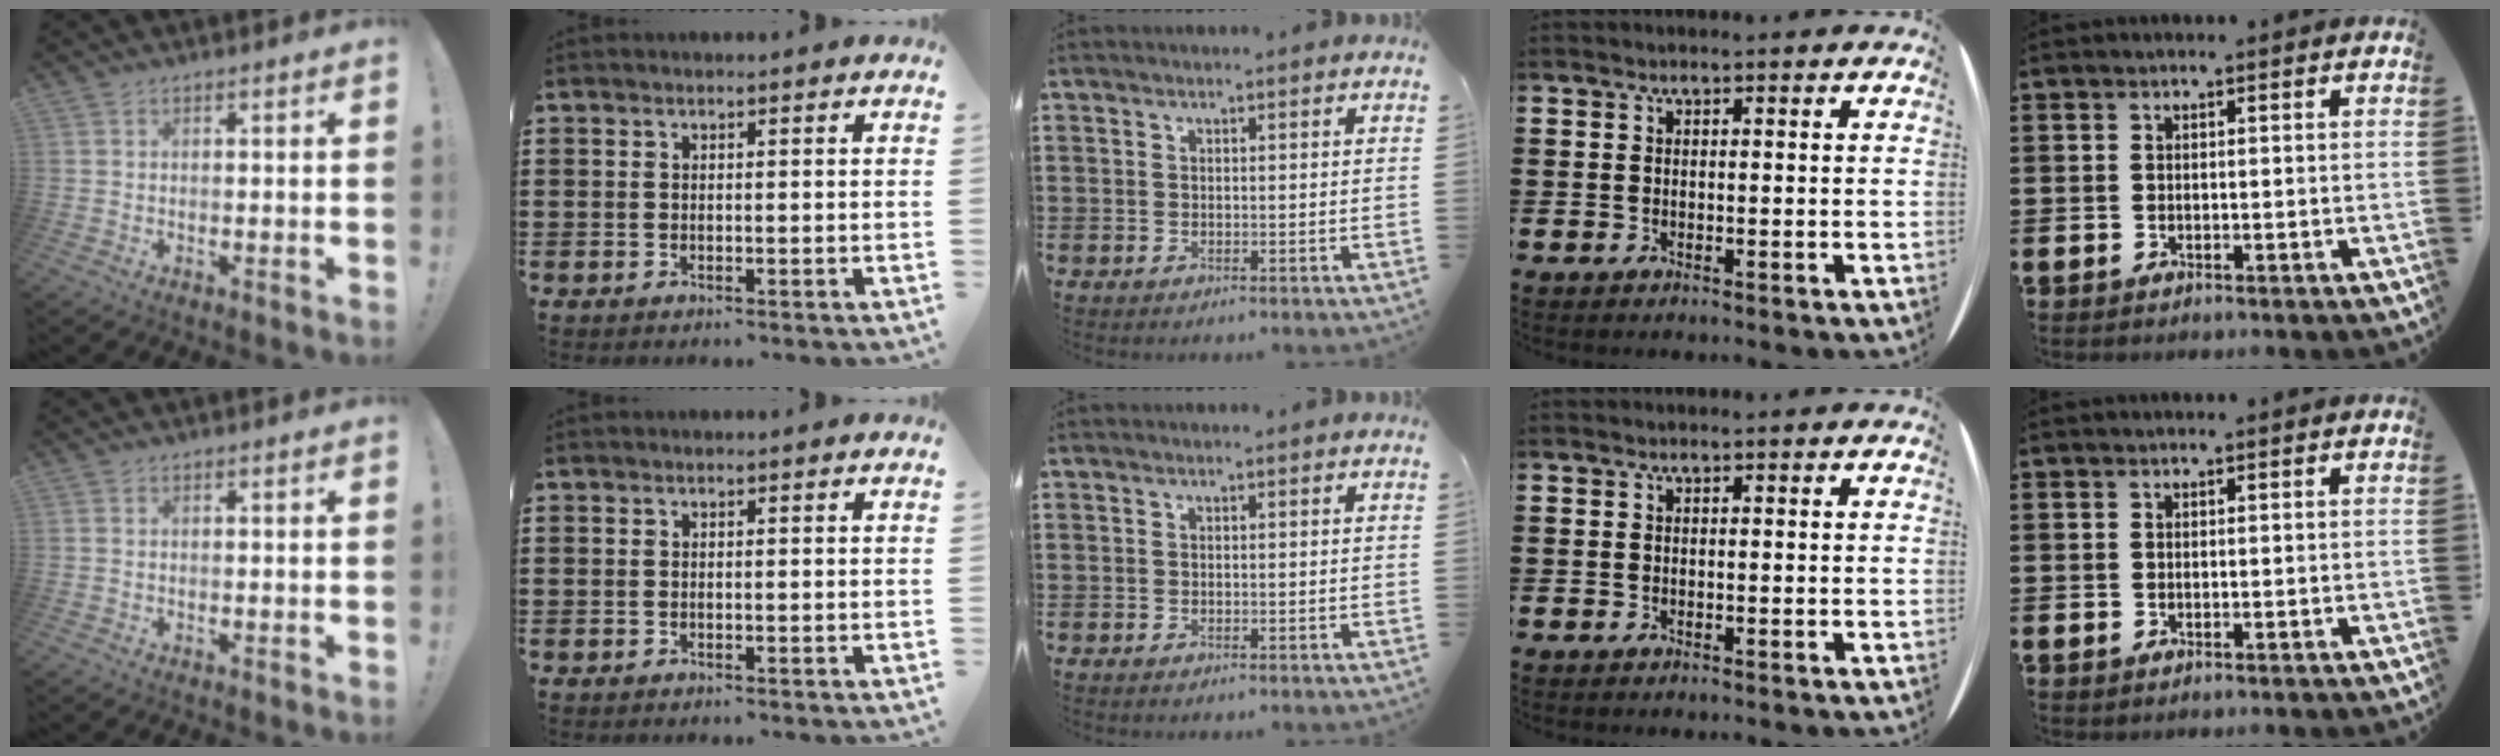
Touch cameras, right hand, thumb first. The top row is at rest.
{}